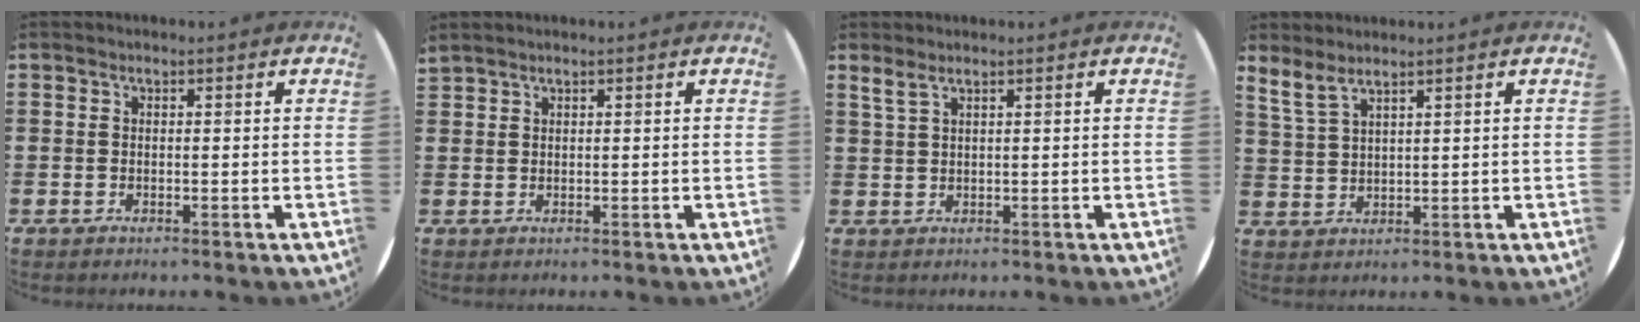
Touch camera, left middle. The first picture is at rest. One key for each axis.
{"total": 0.8, "fx": 0.8, "fy": -0.1, "fz": -0.1, "tx": -0.001, "ty": -0.001, "tz": 0.017}
{"total": 1.5, "fx": 1.1, "fy": 0.2, "fz": 0.9, "tx": -0.020, "ty": 0.002, "tz": 0.021}
{"total": 2.9, "fx": 2.6, "fy": 0.3, "fz": 1.3, "tx": -0.031, "ty": -0.003, "tz": 0.049}